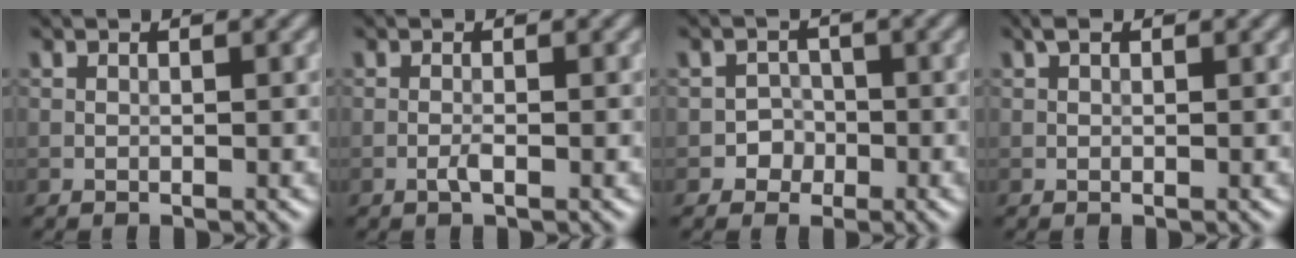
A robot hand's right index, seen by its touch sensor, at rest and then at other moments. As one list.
[{"total": 0.9, "force": [-0.4, 0.1, 0.8], "torque": [-0.018, -0.001, -0.010]}, {"total": 1.7, "force": [-0.6, 1.6, 0.2], "torque": [0.012, 0.005, -0.014]}, {"total": 0.9, "force": [0.5, 0.5, 0.6], "torque": [-0.010, 0.003, 0.008]}]